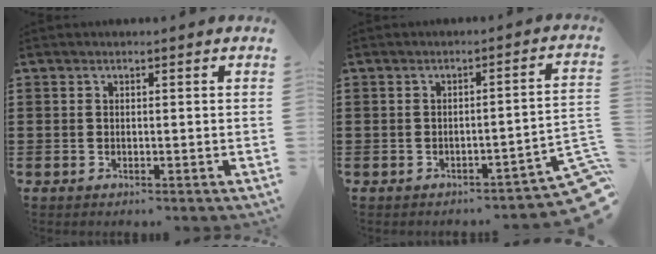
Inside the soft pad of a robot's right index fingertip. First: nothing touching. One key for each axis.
{"total": 3.8, "fx": -3.0, "fy": 0.4, "fz": 2.3, "tx": -0.040, "ty": -0.008, "tz": -0.061}